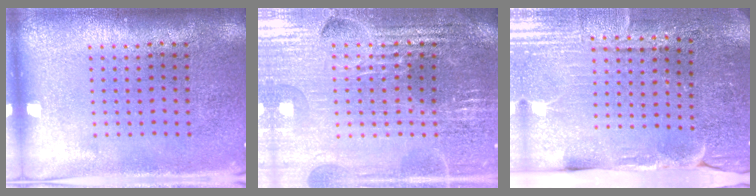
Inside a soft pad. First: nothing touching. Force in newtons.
{"total": 3.8, "press": 3.8, "slide": 0.8}
{"total": 3.6, "press": 3.5, "slide": 0.7}